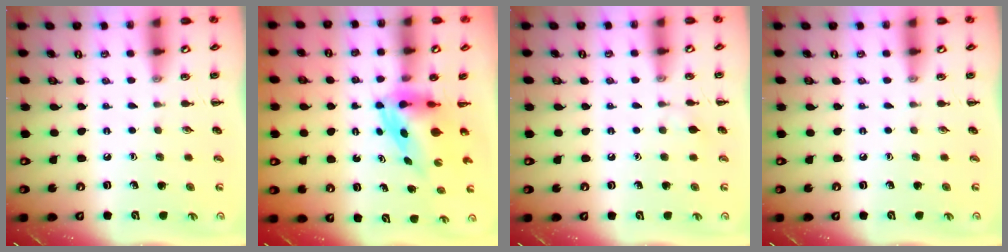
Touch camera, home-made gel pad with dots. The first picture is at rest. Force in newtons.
{"total": 4.0, "press": 3.9, "slide": 1.0}
{"total": 3.7, "press": 3.6, "slide": 0.9}
{"total": 0.0}